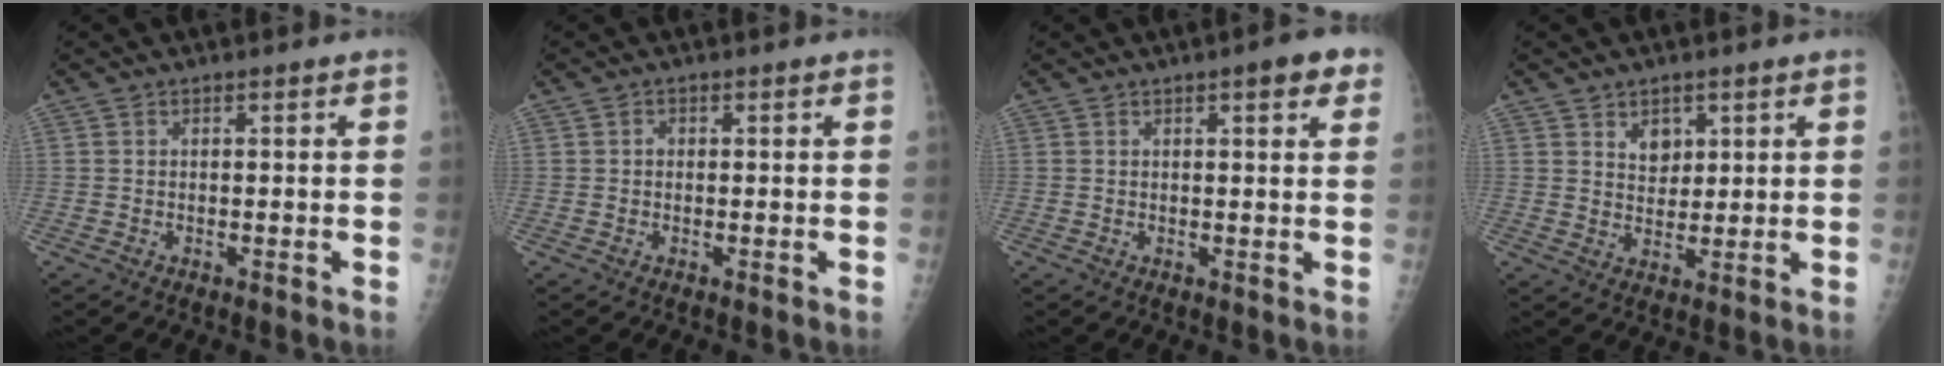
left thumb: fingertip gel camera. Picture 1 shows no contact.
{"total": 0.9, "force": [0.1, 0.8, 0.4], "torque": [0.000, 0.003, -0.001]}
{"total": 5.1, "force": [2.7, 1.4, 4.1], "torque": [-0.039, -0.005, 0.027]}
{"total": 4.2, "force": [2.1, 3.0, 1.9], "torque": [-0.010, -0.017, 0.040]}